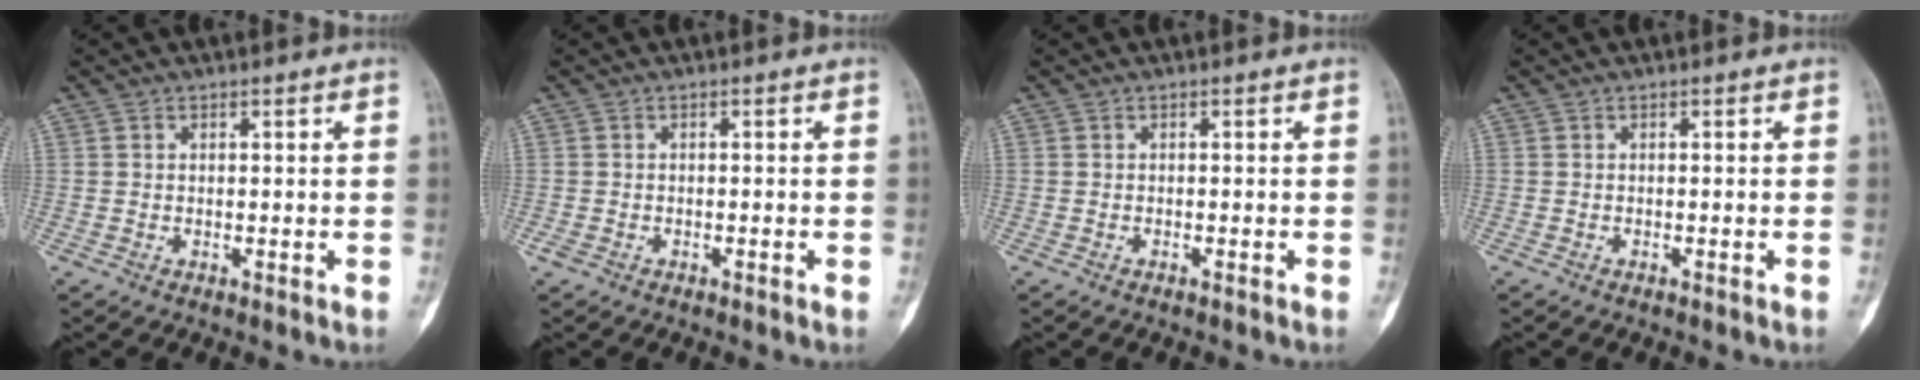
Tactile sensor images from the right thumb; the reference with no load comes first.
{"total": 0.9, "force": [-0.7, 0.3, 0.6], "torque": [-0.012, 0.004, -0.013]}
{"total": 0.5, "force": [-0.5, -0.1, 0.3], "torque": [-0.004, 0.002, -0.006]}
{"total": 0.5, "force": [-0.4, -0.2, 0.3], "torque": [0.002, 0.007, -0.008]}